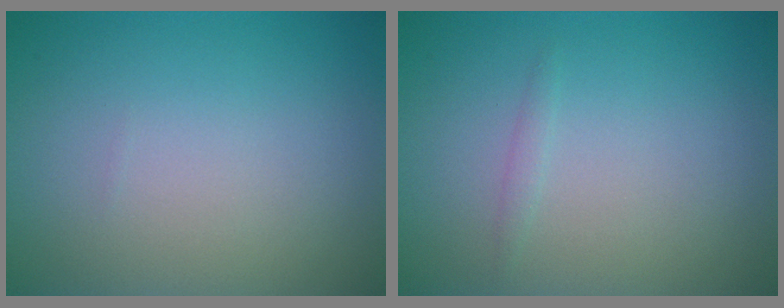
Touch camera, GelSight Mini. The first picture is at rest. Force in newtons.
{"total": 0.5, "press": 0.5, "slide": 0.0}